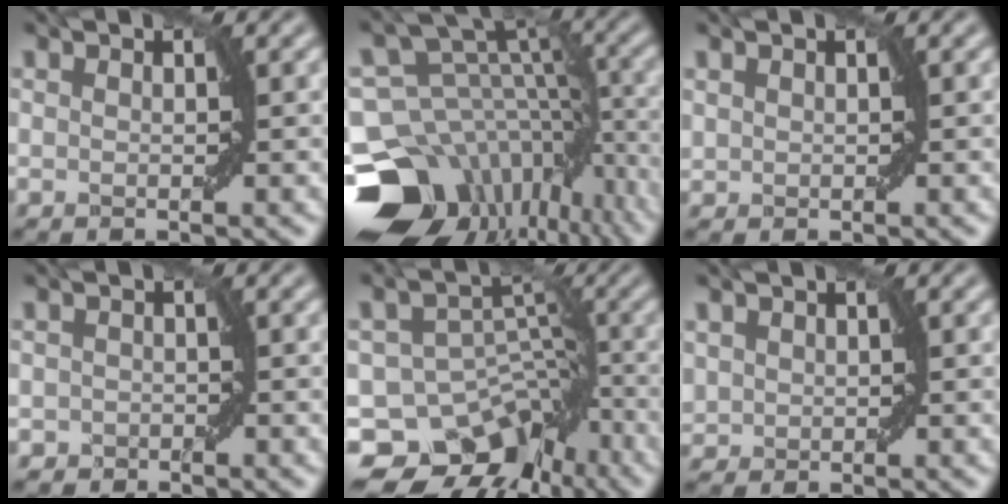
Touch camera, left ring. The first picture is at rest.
{"total": 16.7, "force": [-9.0, 11.3, 8.4], "torque": [-0.182, -0.013, -0.118]}
{"total": 0.6, "force": [0.4, 0.5, 0.1], "torque": [-0.004, 0.003, 0.010]}
{"total": 0.9, "force": [-0.7, 0.6, -0.1], "torque": [0.008, 0.002, -0.012]}
{"total": 12.3, "force": [-8.5, 8.4, 3.1], "torque": [-0.049, 0.007, -0.109]}
{"total": 1.5, "force": [0.4, 1.3, 0.5], "torque": [-0.013, 0.001, 0.011]}